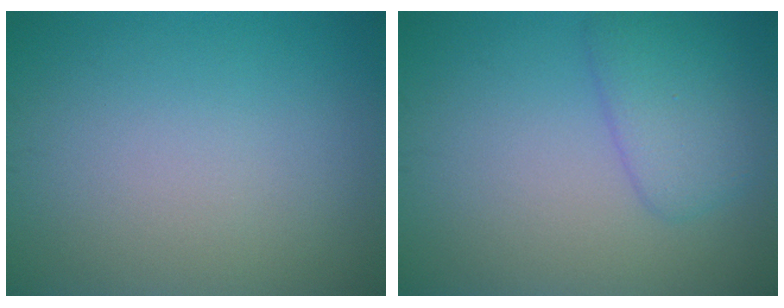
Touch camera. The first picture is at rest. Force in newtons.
{"total": 3.4, "press": 3.4, "slide": 0.1}